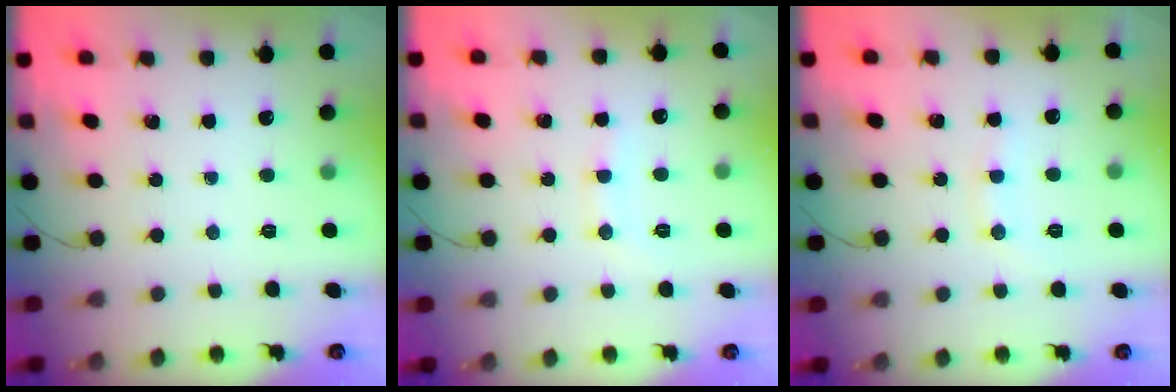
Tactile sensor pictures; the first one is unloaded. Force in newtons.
{"total": 5.9, "press": 5.7, "slide": 1.3}
{"total": 7.3, "press": 7.2, "slide": 1.4}